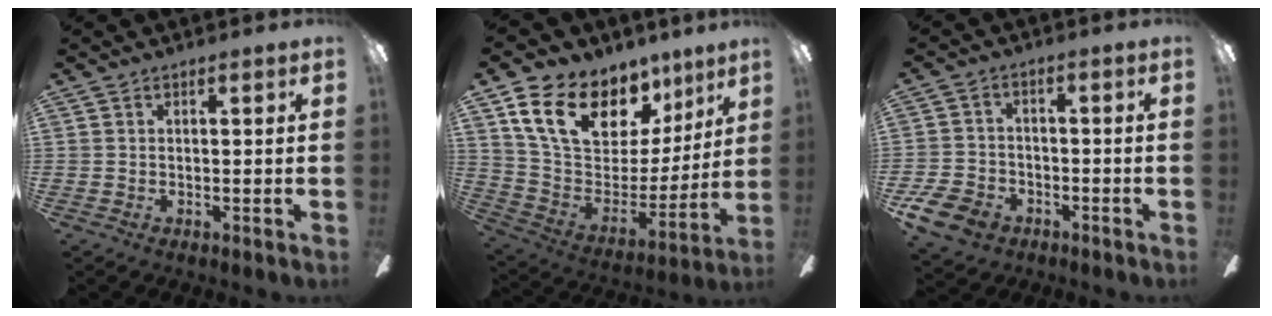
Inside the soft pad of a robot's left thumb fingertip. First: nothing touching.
{"total": 20.5, "force": [12.3, 12.2, 11.0], "torque": [-0.188, -0.067, 0.225]}
{"total": 8.7, "force": [-5.0, 5.9, 3.9], "torque": [-0.091, 0.031, -0.094]}